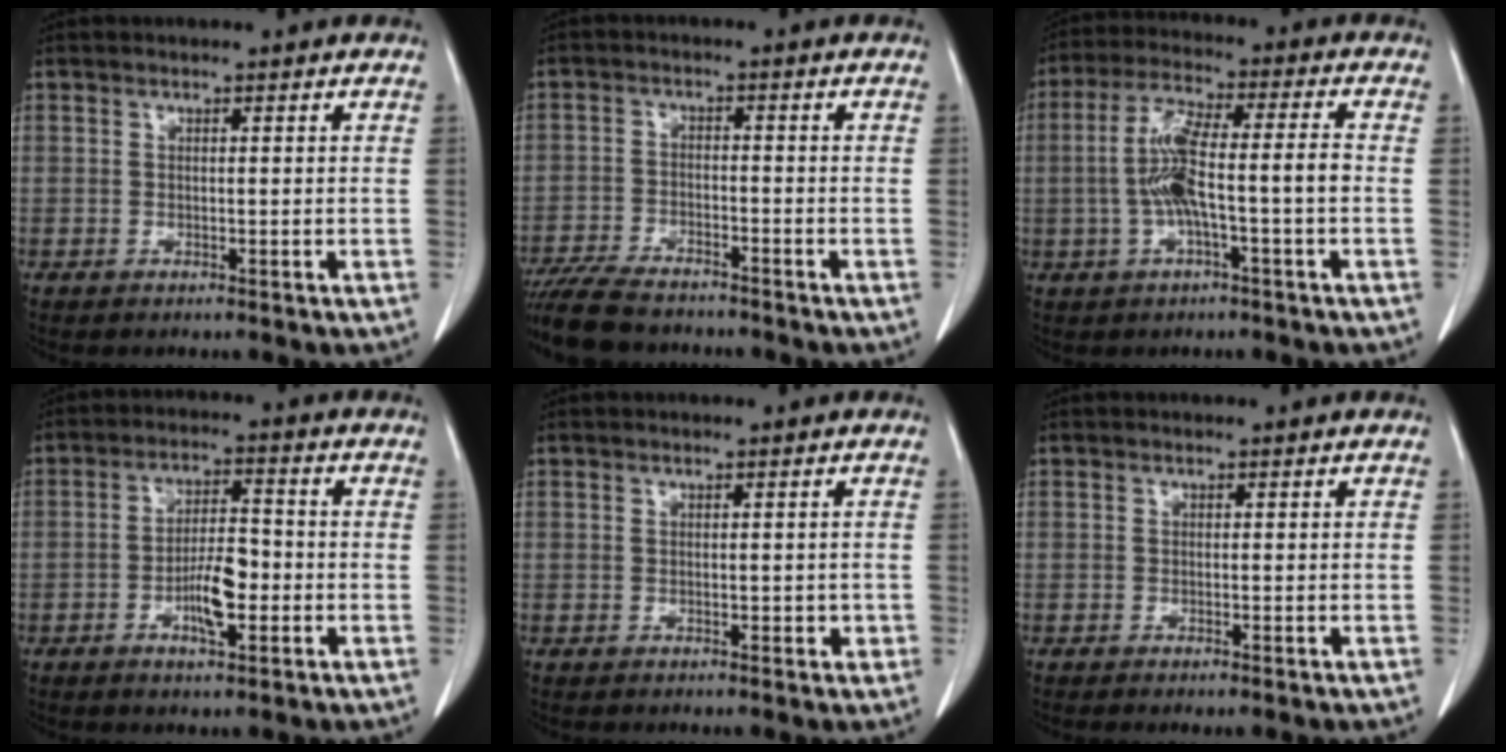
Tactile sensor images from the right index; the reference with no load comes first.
{"total": 10.6, "force": [-9.2, 2.4, 4.6], "torque": [-0.083, -0.017, -0.149]}
{"total": 9.4, "force": [-1.6, 1.0, 9.2], "torque": [-0.184, 0.024, -0.032]}
{"total": 6.8, "force": [-2.0, 2.1, 6.1], "torque": [-0.115, 0.007, -0.036]}
{"total": 1.5, "force": [-0.2, 0.9, 1.2], "torque": [-0.014, 0.004, 0.000]}
{"total": 0.6, "force": [-0.3, 0.1, 0.6], "torque": [-0.011, -0.003, -0.005]}